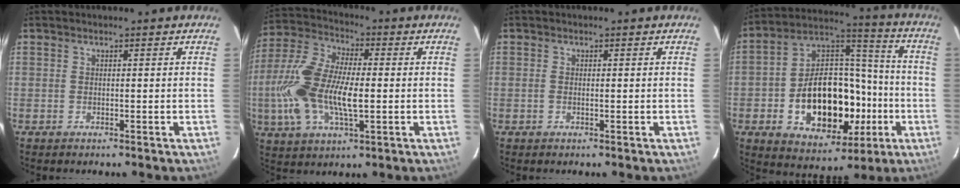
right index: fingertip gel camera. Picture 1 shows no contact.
{"total": 17.0, "force": [-1.9, 7.5, 15.1], "torque": [-0.322, 0.005, -0.040]}
{"total": 0.6, "force": [0.0, 0.3, 0.5], "torque": [-0.013, 0.000, -0.003]}
{"total": 22.0, "force": [-5.9, 13.9, 16.0], "torque": [-0.298, 0.045, -0.072]}